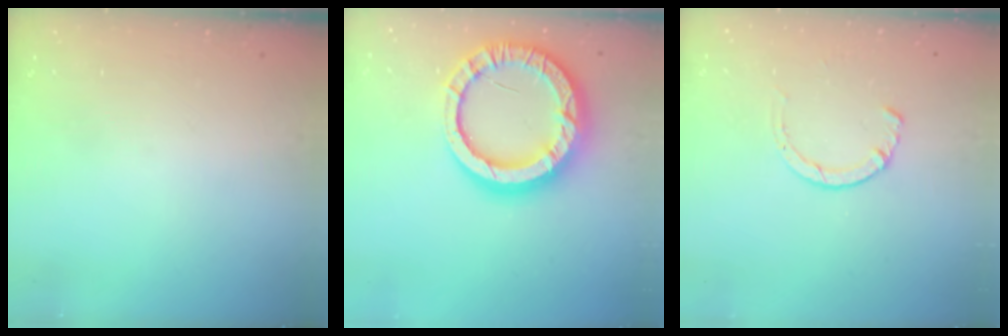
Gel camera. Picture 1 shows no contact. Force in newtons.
{"total": 20.3, "press": 20.2, "slide": 2.0}
{"total": 1.2, "press": 1.2, "slide": 0.3}